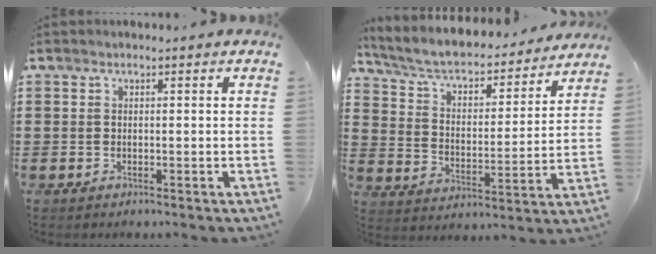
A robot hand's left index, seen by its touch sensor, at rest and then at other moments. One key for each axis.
{"total": 5.2, "fx": 4.5, "fy": 1.4, "fz": 2.2, "tx": -0.066, "ty": -0.038, "tz": 0.070}